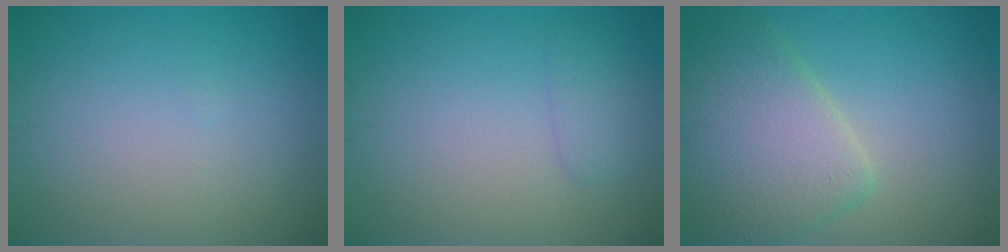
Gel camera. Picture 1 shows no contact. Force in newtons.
{"total": 1.4, "press": 1.4, "slide": 0.1}
{"total": 6.2, "press": 6.2, "slide": 0.4}